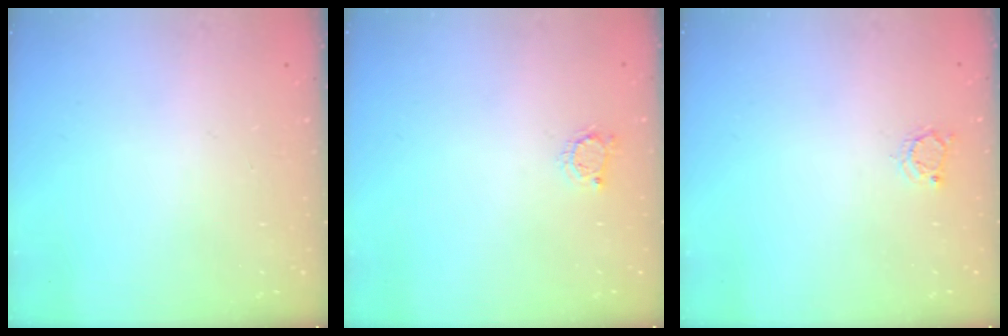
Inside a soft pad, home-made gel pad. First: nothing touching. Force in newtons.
{"total": 3.4, "press": 3.4, "slide": 0.5}
{"total": 2.8, "press": 2.8, "slide": 0.3}